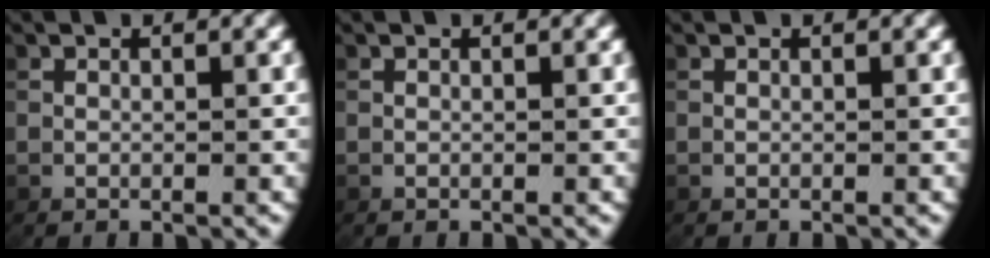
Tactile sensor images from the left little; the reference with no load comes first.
{"total": 0.0}
{"total": 0.0}